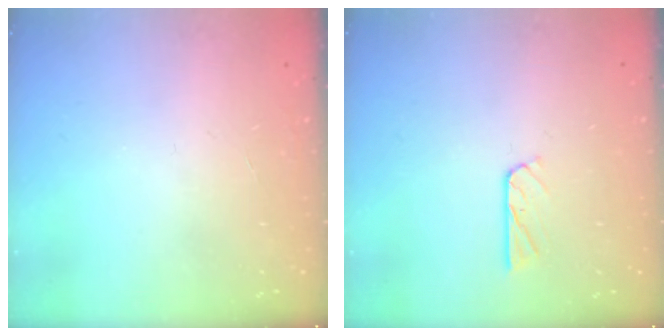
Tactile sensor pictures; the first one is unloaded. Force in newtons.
{"total": 3.9, "press": 3.9, "slide": 0.4}